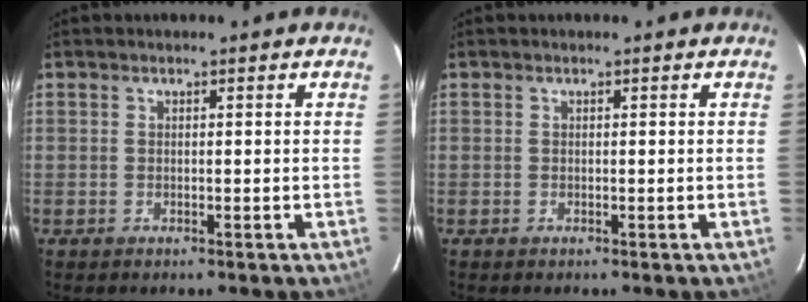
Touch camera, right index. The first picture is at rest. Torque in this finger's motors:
{"motor_torque": [0.00, 0.00, 0.02, 0.01]}